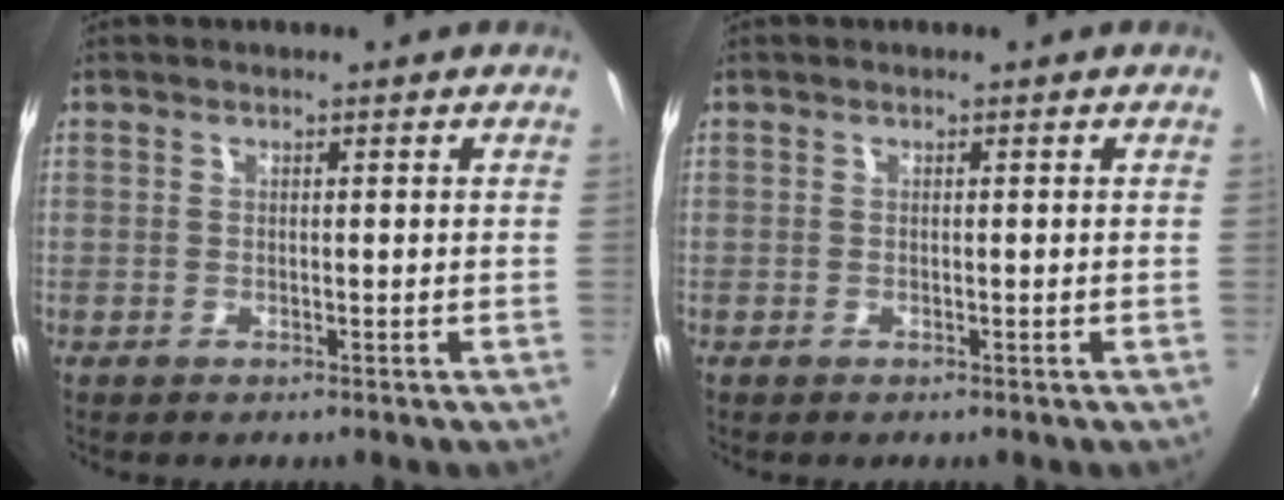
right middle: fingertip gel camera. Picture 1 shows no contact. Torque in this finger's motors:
{"motor_torque": [-0.14, 0.07, 0.04, 0.00]}